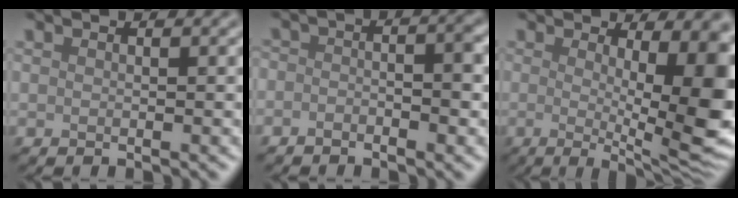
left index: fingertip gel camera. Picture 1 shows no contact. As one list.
[{"total": 3.0, "force": [-1.1, 1.5, 2.4], "torque": [-0.029, 0.005, -0.021]}, {"total": 11.3, "force": [0.0, 2.9, 10.9], "torque": [-0.120, -0.008, -0.003]}]